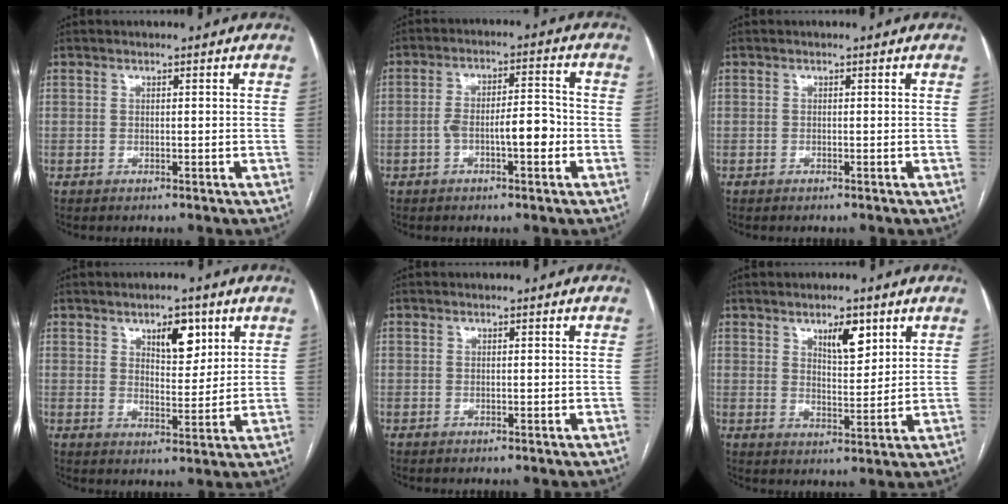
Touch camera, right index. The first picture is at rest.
{"total": 6.7, "force": [-2.0, 1.8, 6.2], "torque": [-0.110, 0.022, -0.031]}
{"total": 0.0}
{"total": 6.1, "force": [3.3, 2.5, 4.5], "torque": [-0.070, -0.001, 0.053]}
{"total": 0.0}
{"total": 5.7, "force": [3.3, 2.0, 4.3], "torque": [-0.070, -0.002, 0.056]}